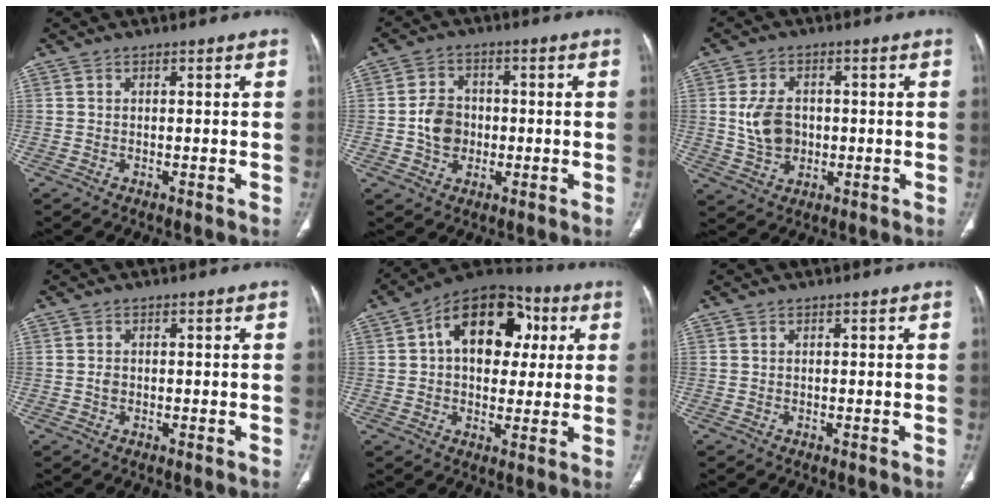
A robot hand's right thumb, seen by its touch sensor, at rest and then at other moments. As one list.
[{"total": 6.8, "force": [-0.8, 5.6, 3.8], "torque": [-0.047, 0.012, -0.019]}, {"total": 7.6, "force": [0.1, 5.6, 5.1], "torque": [-0.081, 0.002, 0.009]}, {"total": 1.0, "force": [-0.2, 0.8, 0.6], "torque": [-0.010, 0.002, -0.003]}, {"total": 17.5, "force": [4.0, 11.8, 12.3], "torque": [-0.139, 0.021, 0.051]}, {"total": 0.0}]